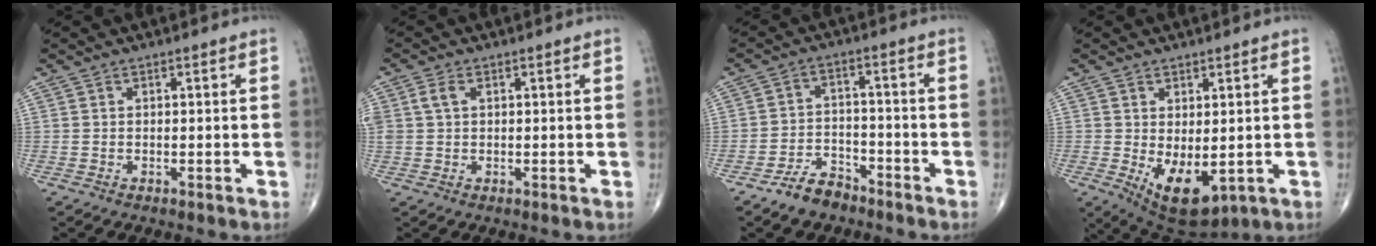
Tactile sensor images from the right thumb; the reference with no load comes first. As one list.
[{"total": 3.3, "force": [0.9, 2.1, 2.4], "torque": [-0.062, 0.012, 0.020]}, {"total": 6.2, "force": [-4.8, 3.4, 2.1], "torque": [-0.024, 0.031, -0.090]}, {"total": 9.6, "force": [-1.6, 4.9, 8.1], "torque": [-0.117, -0.012, -0.002]}]